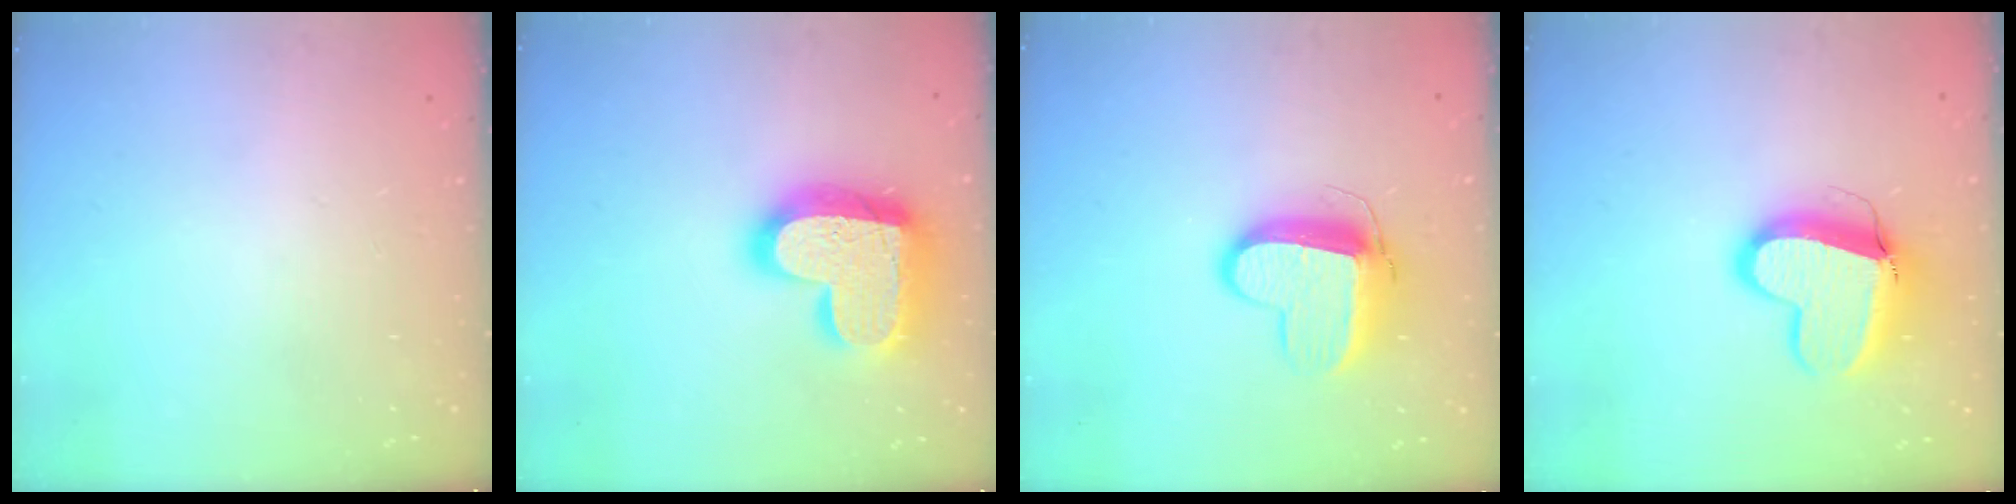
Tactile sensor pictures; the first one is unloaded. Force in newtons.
{"total": 21.5, "press": 21.5, "slide": 1.6}
{"total": 11.7, "press": 11.6, "slide": 1.3}
{"total": 15.6, "press": 15.5, "slide": 1.5}